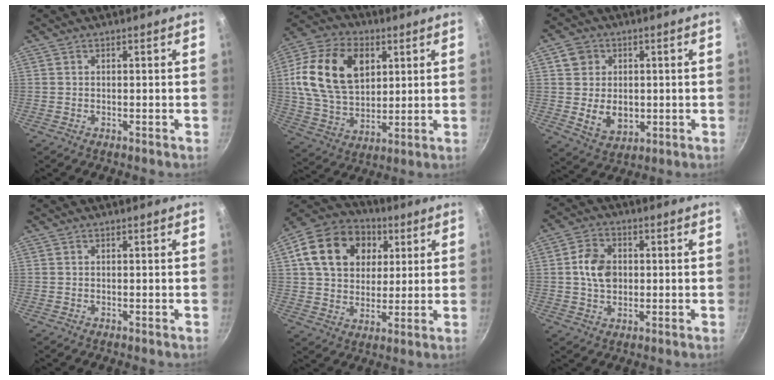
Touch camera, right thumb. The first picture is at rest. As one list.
[{"total": 19.9, "force": [5.2, 13.4, 13.7], "torque": [-0.236, -0.006, 0.090]}, {"total": 8.6, "force": [0.1, 7.4, 4.4], "torque": [-0.046, -0.012, 0.007]}, {"total": 0.0}, {"total": 18.6, "force": [5.4, 14.3, 10.5], "torque": [-0.165, 0.013, 0.084]}, {"total": 7.3, "force": [0.5, 5.4, 4.8], "torque": [-0.072, 0.008, 0.003]}]